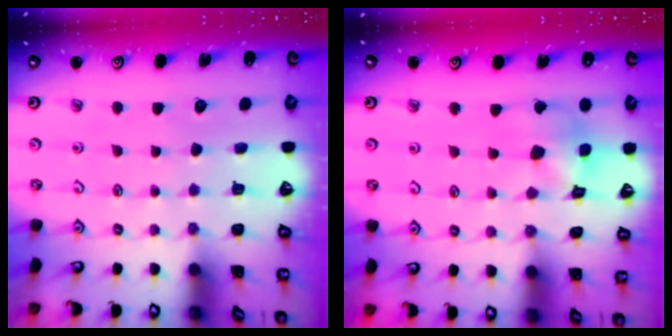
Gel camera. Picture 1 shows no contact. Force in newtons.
{"total": 10.5, "press": 10.4, "slide": 1.4}